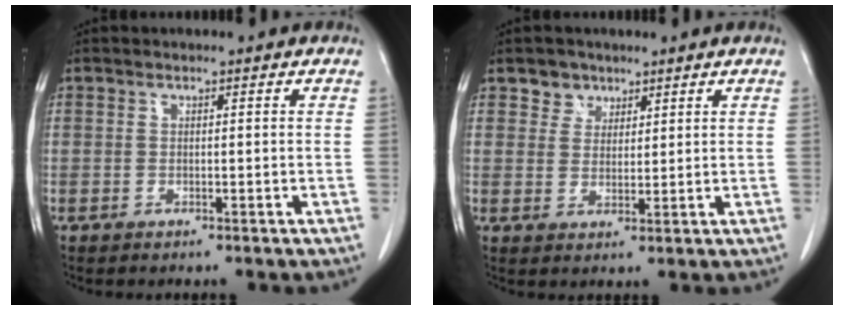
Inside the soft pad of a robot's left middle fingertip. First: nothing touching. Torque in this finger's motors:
{"motor_torque": [0.39, -0.39, 0.02, -0.01]}